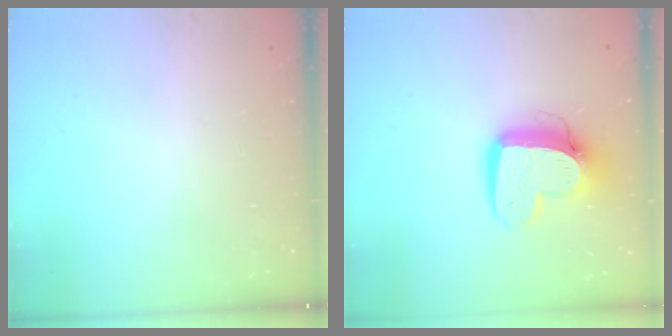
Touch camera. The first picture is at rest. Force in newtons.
{"total": 13.0, "press": 12.9, "slide": 1.4}